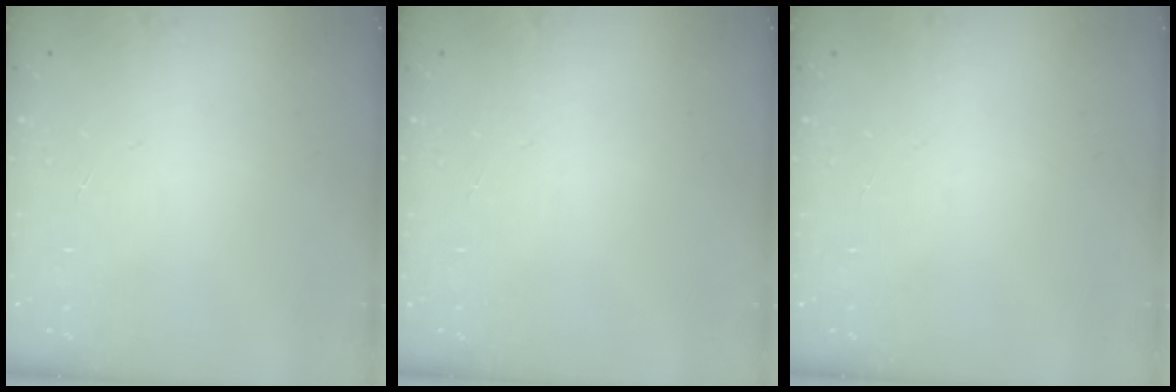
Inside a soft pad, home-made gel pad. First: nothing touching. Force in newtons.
{"total": 0.0}
{"total": 0.0}